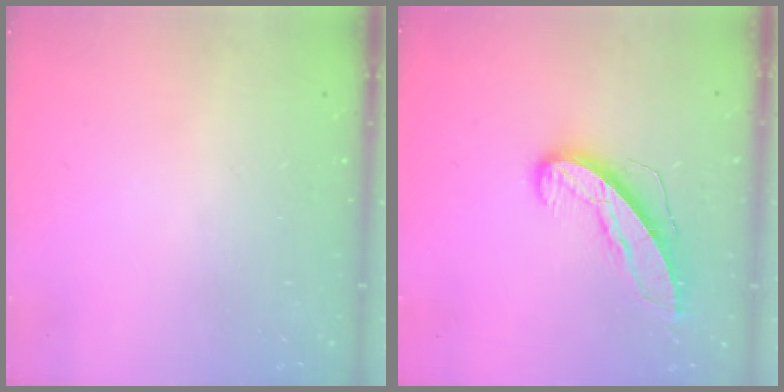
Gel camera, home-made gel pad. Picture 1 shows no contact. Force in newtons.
{"total": 9.7, "press": 9.7, "slide": 0.4}